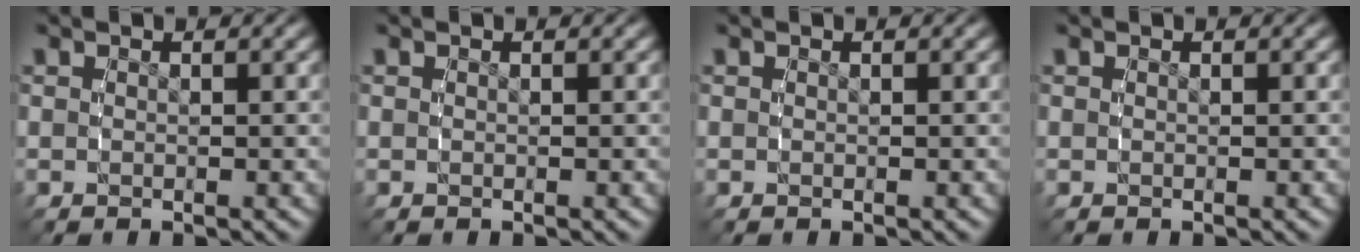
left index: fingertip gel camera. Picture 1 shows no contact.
{"total": 0.0}
{"total": 0.0}
{"total": 0.0}